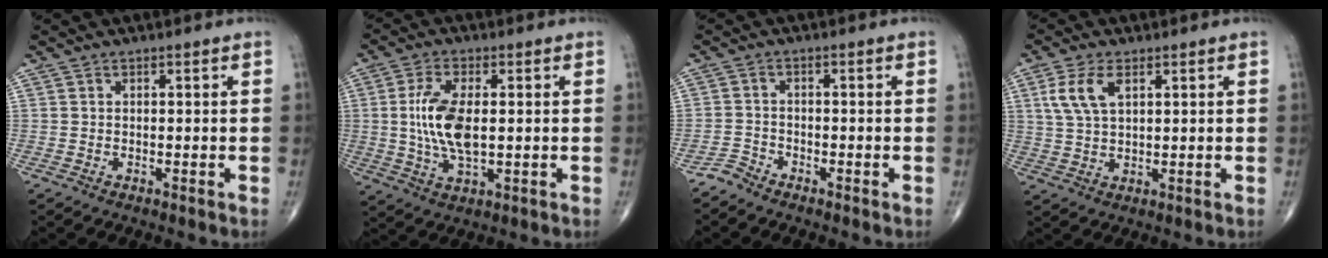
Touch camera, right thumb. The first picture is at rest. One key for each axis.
{"total": 10.5, "fx": 0.5, "fy": 4.8, "fz": 9.3, "tx": -0.192, "ty": -0.008, "tz": 0.014}
{"total": 2.3, "fx": -2.2, "fy": 0.5, "fz": -0.1, "tx": 0.003, "ty": -0.001, "tz": -0.050}
{"total": 6.7, "fx": 2.6, "fy": 3.4, "fz": 5.2, "tx": -0.114, "ty": -0.002, "tz": 0.054}